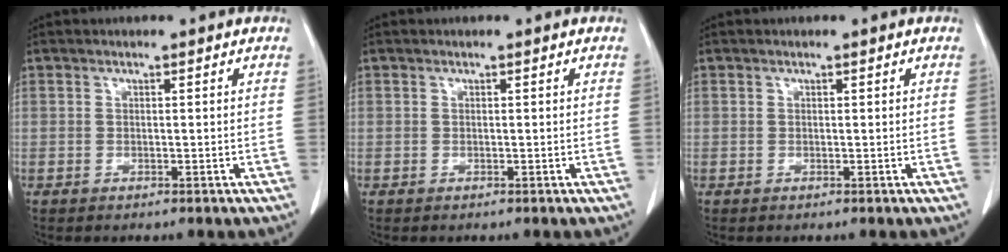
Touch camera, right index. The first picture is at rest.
{"total": 0.0}
{"total": 0.0}